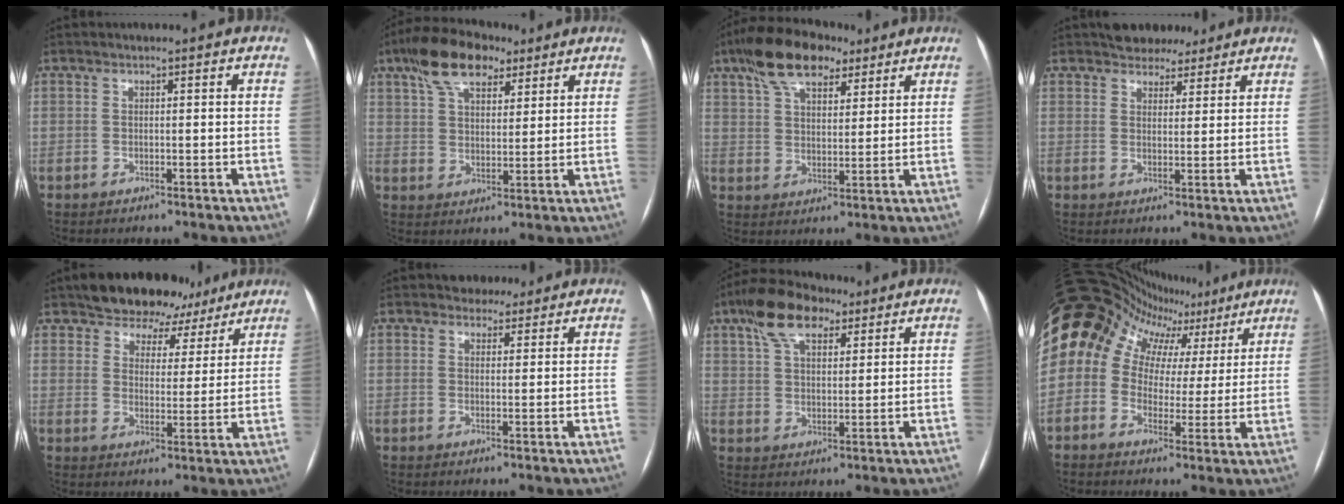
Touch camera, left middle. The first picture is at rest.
{"total": 11.2, "force": [7.2, 5.1, 6.9], "torque": [-0.130, 0.030, 0.130]}
{"total": 12.3, "force": [8.2, 5.3, 7.4], "torque": [-0.140, 0.033, 0.148]}
{"total": 6.3, "force": [5.4, 2.8, 1.7], "torque": [-0.018, 0.009, 0.080]}
{"total": 10.6, "force": [8.4, 5.8, 2.7], "torque": [-0.017, 0.016, 0.113]}
{"total": 3.2, "force": [2.7, 1.8, 0.2], "torque": [0.002, 0.005, 0.037]}
{"total": 10.3, "force": [6.5, 4.8, 6.5], "torque": [-0.126, 0.029, 0.116]}
{"total": 14.8, "force": [7.4, 11.3, 6.2], "torque": [-0.103, 0.068, 0.097]}